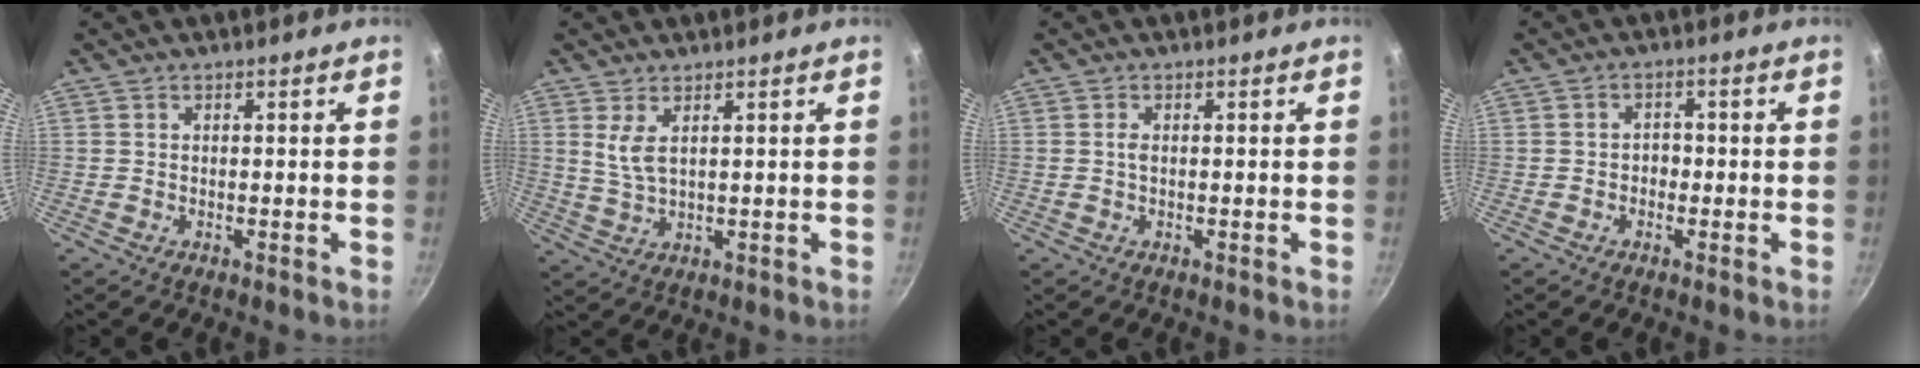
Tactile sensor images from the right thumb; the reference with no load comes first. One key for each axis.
{"total": 4.2, "fx": 1.7, "fy": 1.7, "fz": 3.5, "tx": -0.069, "ty": -0.016, "tz": 0.038}
{"total": 0.9, "fx": 0.0, "fy": 0.5, "fz": 0.8, "tx": -0.016, "ty": 0.002, "tz": -0.001}
{"total": 2.2, "fx": -0.7, "fy": 1.8, "fz": 1.1, "tx": -0.002, "ty": 0.009, "tz": -0.013}